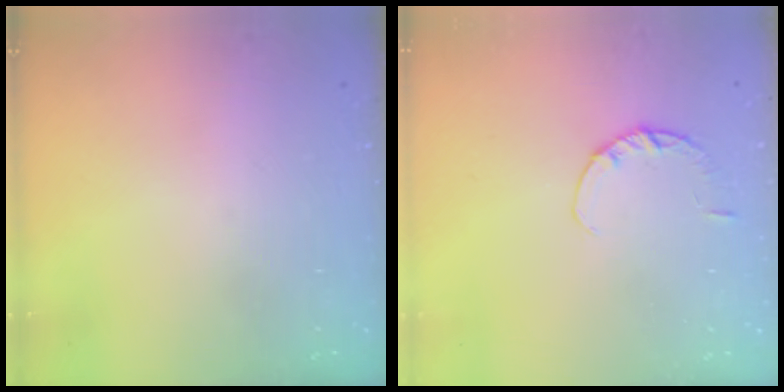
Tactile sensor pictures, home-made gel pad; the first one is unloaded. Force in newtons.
{"total": 2.9, "press": 2.8, "slide": 0.4}